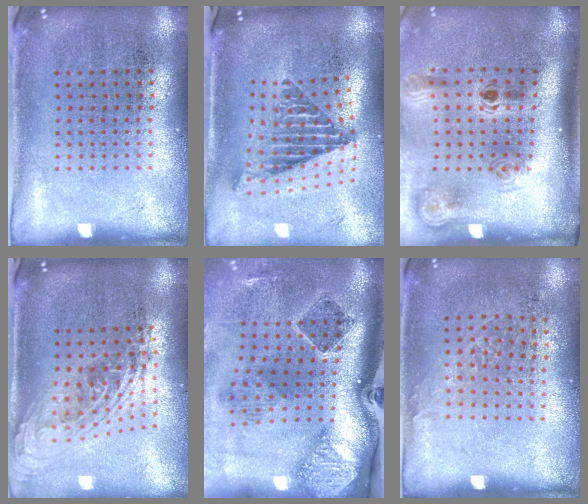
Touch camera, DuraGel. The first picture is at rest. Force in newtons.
{"total": 2.5, "press": 1.7, "slide": 1.8}
{"total": 2.2, "press": 1.4, "slide": 1.7}
{"total": 2.1, "press": 1.6, "slide": 1.4}
{"total": 3.0, "press": 2.0, "slide": 2.3}
{"total": 0.9, "press": 0.7, "slide": 0.5}